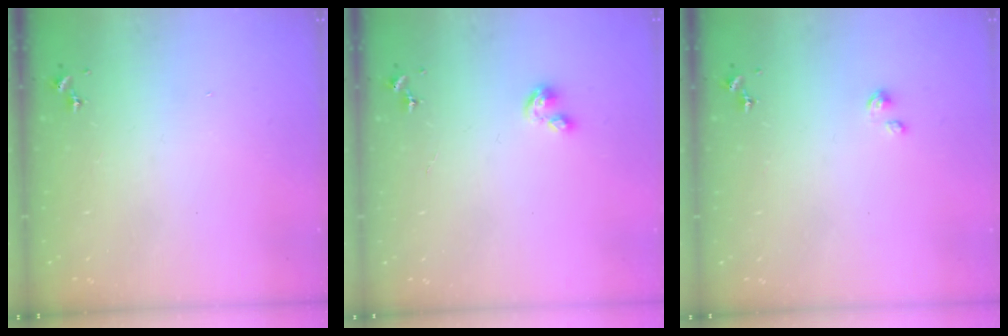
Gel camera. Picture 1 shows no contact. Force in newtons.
{"total": 3.6, "press": 3.6, "slide": 0.3}
{"total": 2.5, "press": 2.5, "slide": 0.3}